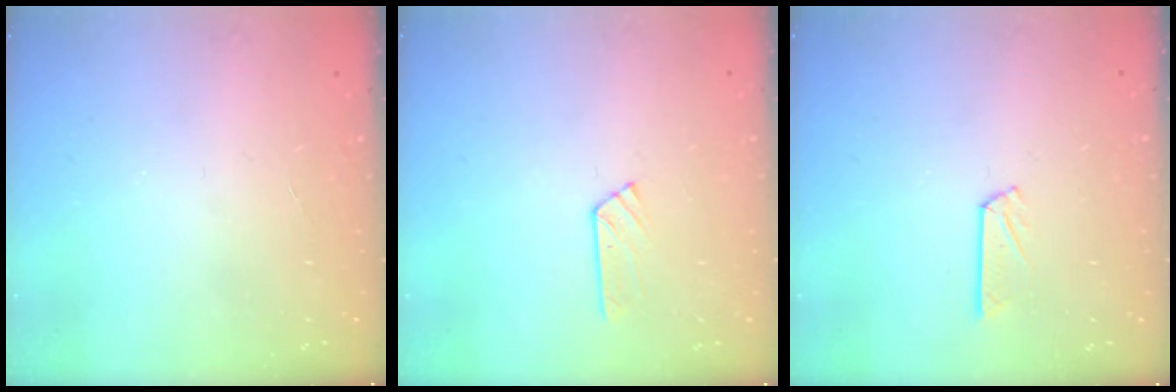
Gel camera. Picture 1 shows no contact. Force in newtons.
{"total": 5.3, "press": 5.2, "slide": 0.5}
{"total": 4.4, "press": 4.4, "slide": 0.4}